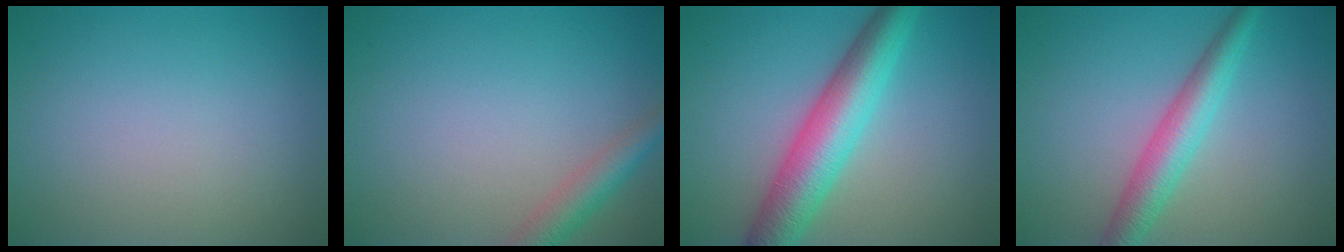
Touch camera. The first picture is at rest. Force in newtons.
{"total": 2.9, "press": 2.9, "slide": 0.1}
{"total": 6.9, "press": 6.9, "slide": 0.1}
{"total": 4.2, "press": 4.2, "slide": 0.1}